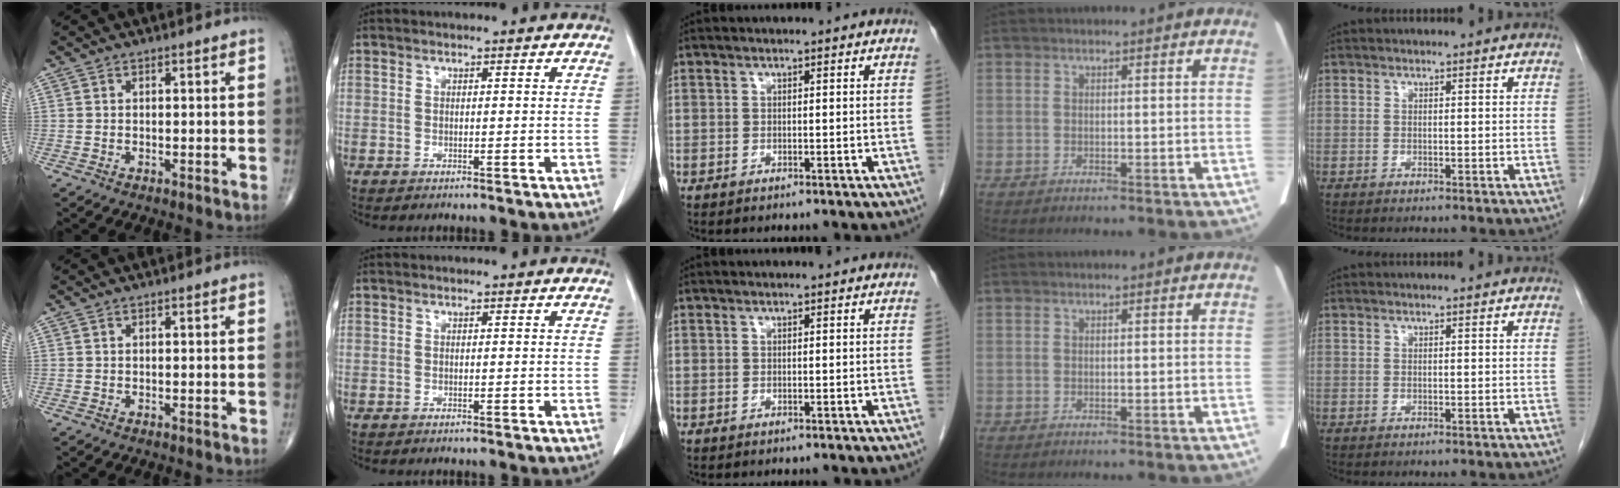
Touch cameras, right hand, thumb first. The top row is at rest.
{}